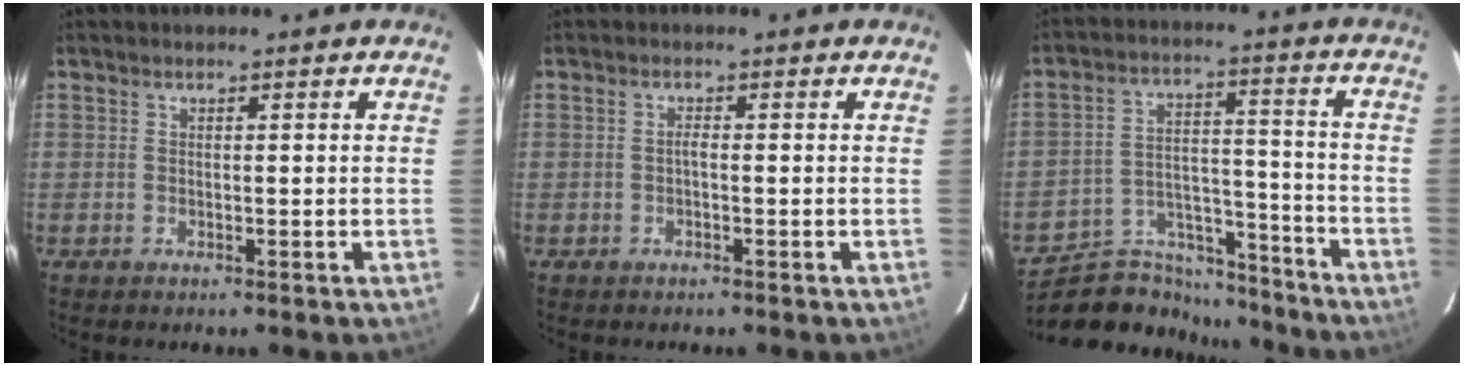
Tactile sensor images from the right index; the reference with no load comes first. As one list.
[{"total": 0.8, "force": [-0.4, 0.1, 0.7], "torque": [-0.011, 0.005, -0.008]}, {"total": 15.3, "force": [-13.6, 6.3, 3.0], "torque": [-0.066, 0.041, -0.209]}]